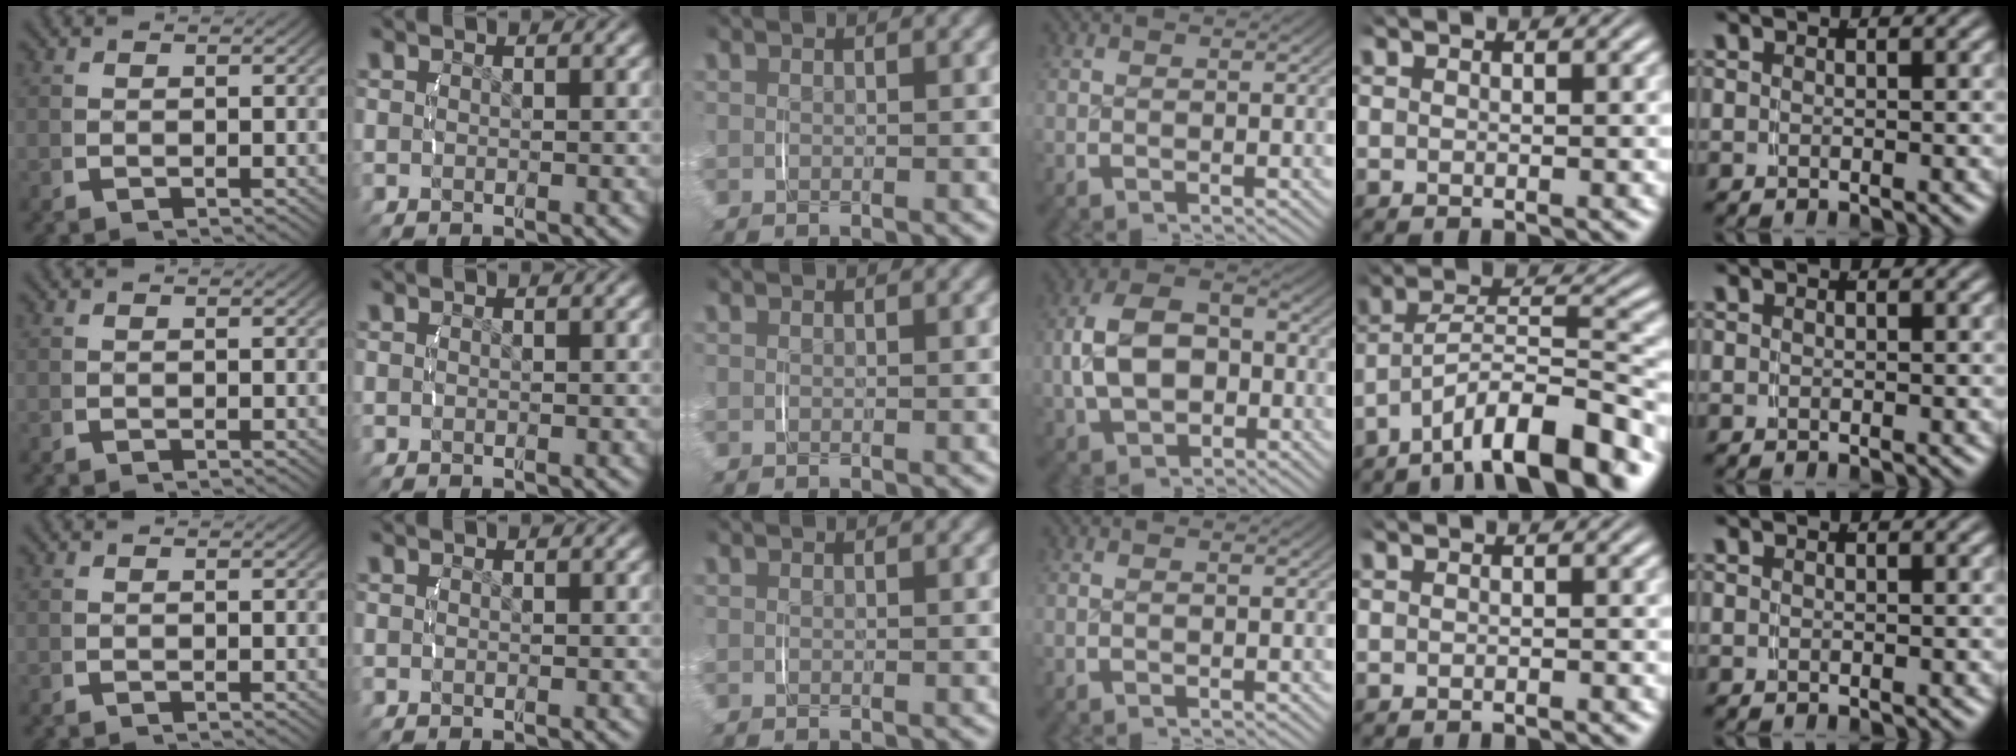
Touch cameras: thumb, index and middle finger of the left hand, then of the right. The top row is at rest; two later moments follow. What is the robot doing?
{"motion": "lift_and_place", "object": "pen bag"}